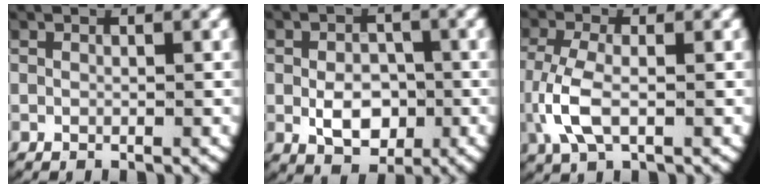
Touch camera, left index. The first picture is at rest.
{"total": 4.4, "force": [-1.0, 3.2, 2.9], "torque": [-0.050, -0.023, -0.007]}
{"total": 4.6, "force": [-0.7, 2.5, 3.8], "torque": [-0.114, -0.020, -0.001]}